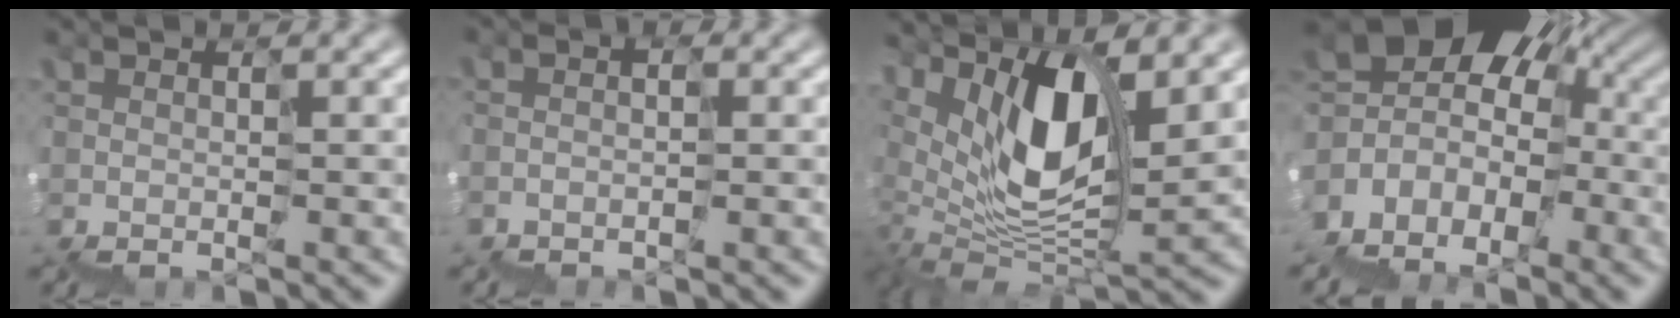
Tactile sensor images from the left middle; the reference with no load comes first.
{"total": 1.2, "force": [-1.0, -0.1, -0.8], "torque": [0.002, 0.002, -0.017]}
{"total": 7.1, "force": [3.6, 2.7, 5.5], "torque": [-0.134, 0.004, 0.073]}
{"total": 6.8, "force": [-1.6, 5.7, 3.3], "torque": [-0.056, 0.017, -0.031]}